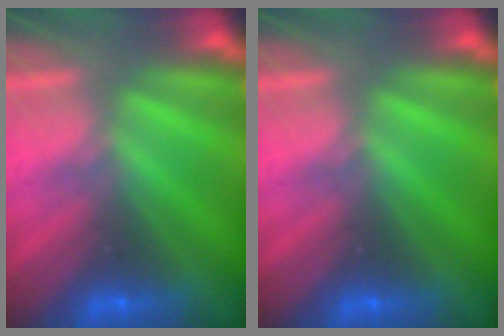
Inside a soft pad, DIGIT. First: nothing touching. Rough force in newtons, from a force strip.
{"total": 0.0}